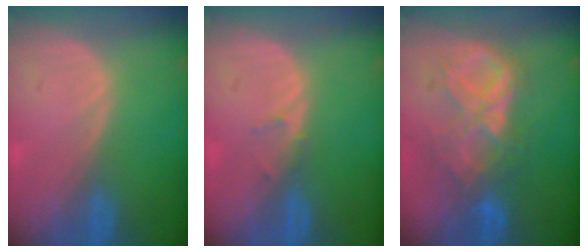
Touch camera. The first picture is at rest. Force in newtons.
{"total": 1.1, "press": 0.8, "slide": 0.7}
{"total": 8.6, "press": 7.6, "slide": 3.9}